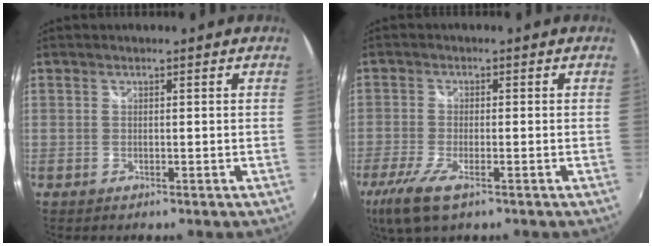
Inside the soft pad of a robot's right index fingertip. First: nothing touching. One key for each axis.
{"total": 8.3, "fx": -5.1, "fy": 2.3, "fz": 6.1, "tx": -0.148, "ty": -0.031, "tz": -0.097}